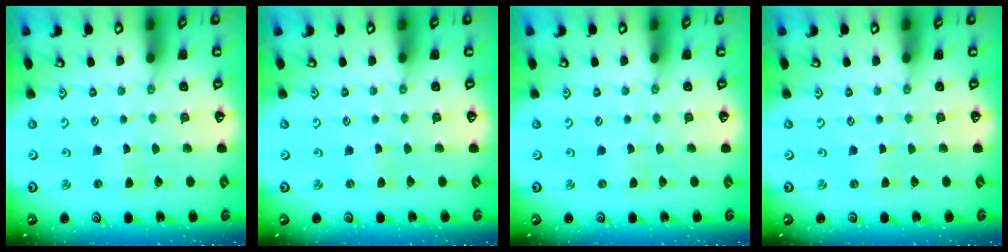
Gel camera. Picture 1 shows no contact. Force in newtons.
{"total": 0.0}
{"total": 0.0}
{"total": 0.9, "press": 0.9, "slide": 0.2}